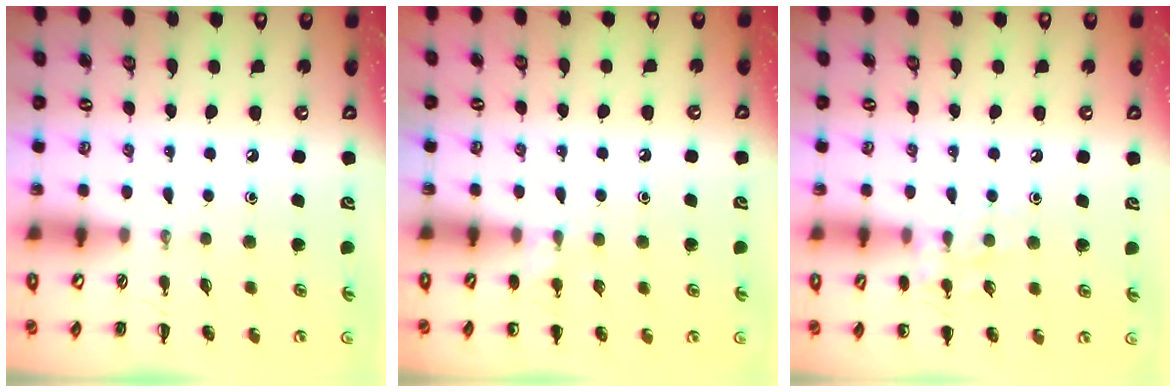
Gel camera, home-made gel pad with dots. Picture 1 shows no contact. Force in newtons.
{"total": 6.0, "press": 5.7, "slide": 1.9}
{"total": 7.6, "press": 7.5, "slide": 1.2}